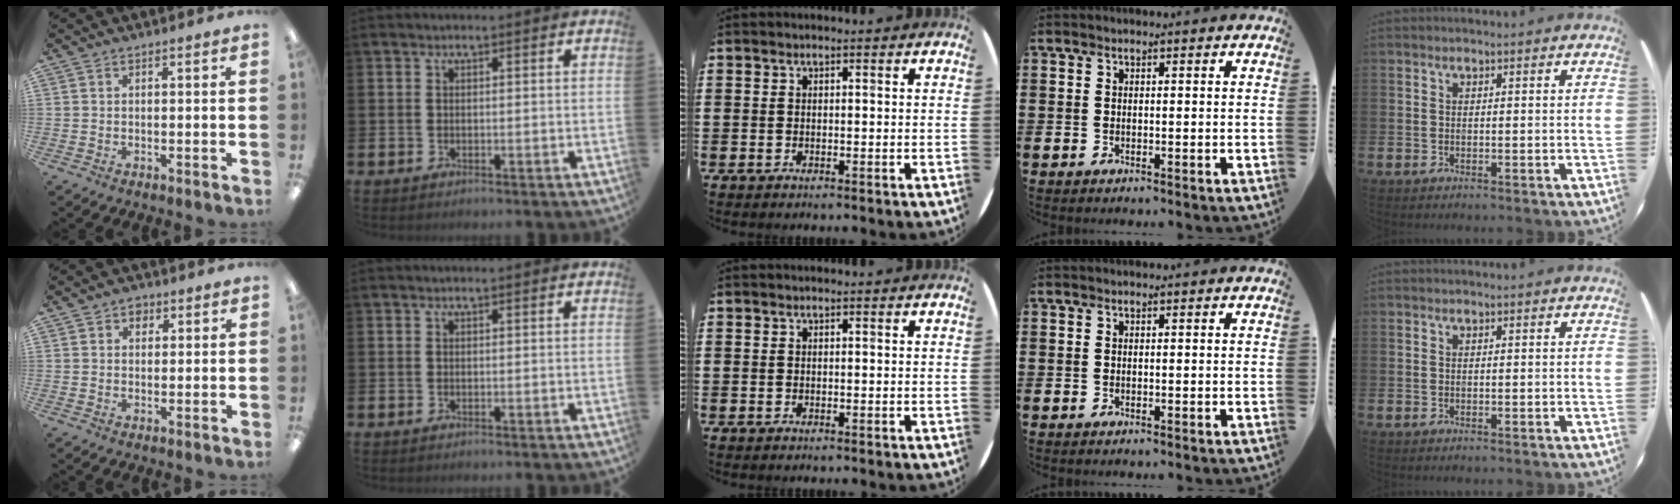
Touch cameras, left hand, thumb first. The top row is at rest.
{"thumb": {"total": 2.7, "force": [1.6, 2.1, 0.8], "torque": [-0.003, -0.001, 0.025]}}